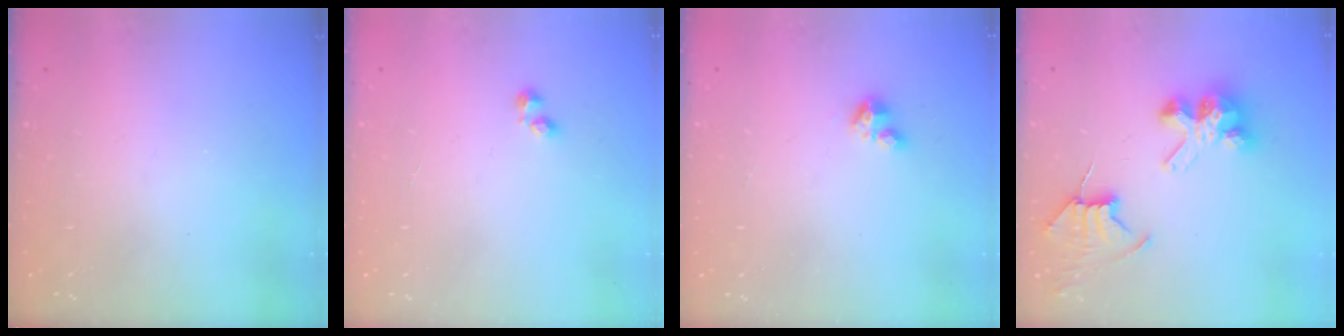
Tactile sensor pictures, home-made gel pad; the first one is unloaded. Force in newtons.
{"total": 1.2, "press": 1.0, "slide": 0.6}
{"total": 2.8, "press": 2.8, "slide": 0.2}
{"total": 9.4, "press": 9.4, "slide": 0.7}